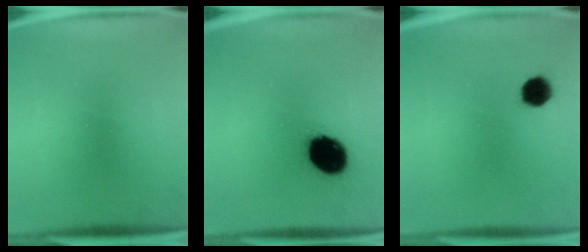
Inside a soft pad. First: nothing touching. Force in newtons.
{"total": 14.8}
{"total": 5.0}